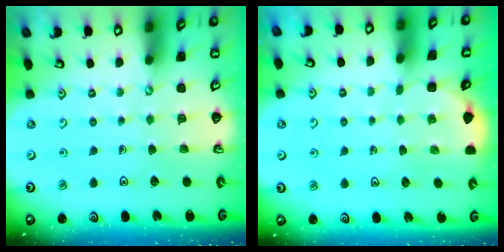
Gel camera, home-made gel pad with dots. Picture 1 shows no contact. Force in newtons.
{"total": 1.7, "press": 1.6, "slide": 0.1}